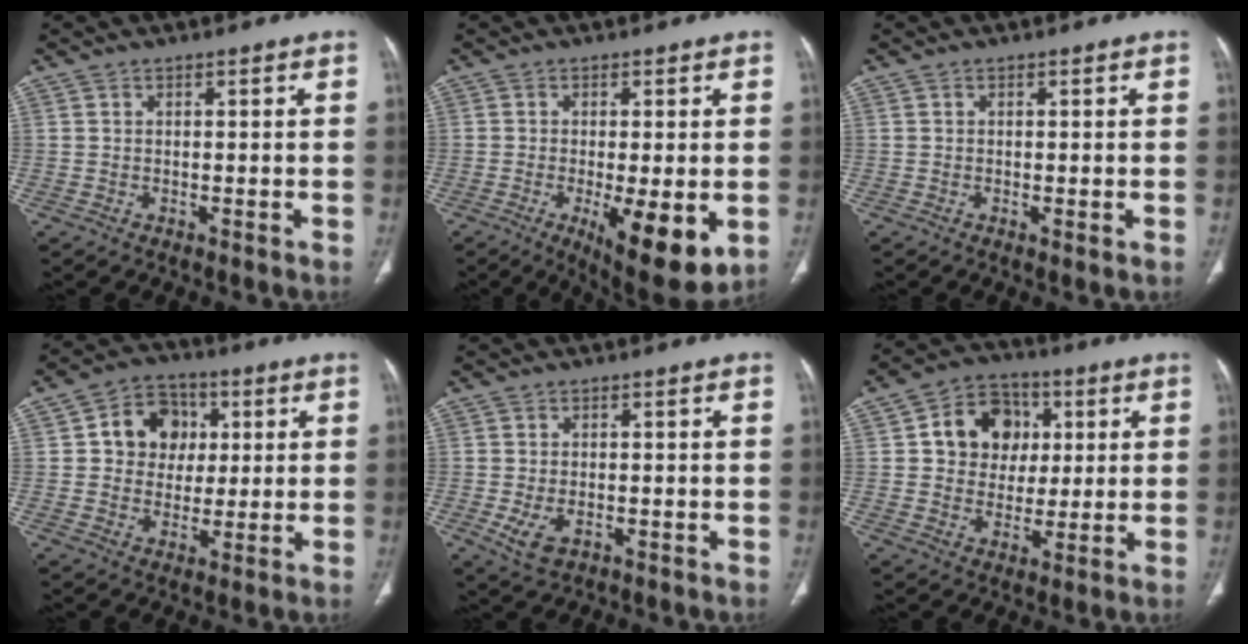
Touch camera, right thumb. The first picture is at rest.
{"total": 12.4, "force": [-3.3, 3.7, 11.3], "torque": [-0.165, -0.024, -0.041]}
{"total": 0.9, "force": [-0.1, 0.2, 0.9], "torque": [-0.018, -0.005, -0.003]}
{"total": 10.4, "force": [2.1, 8.8, 5.1], "torque": [-0.033, 0.004, 0.029]}
{"total": 4.8, "force": [-1.5, 2.8, 3.5], "torque": [-0.071, -0.001, -0.018]}
{"total": 12.2, "force": [2.8, 10.1, 6.1], "torque": [-0.051, 0.004, 0.042]}